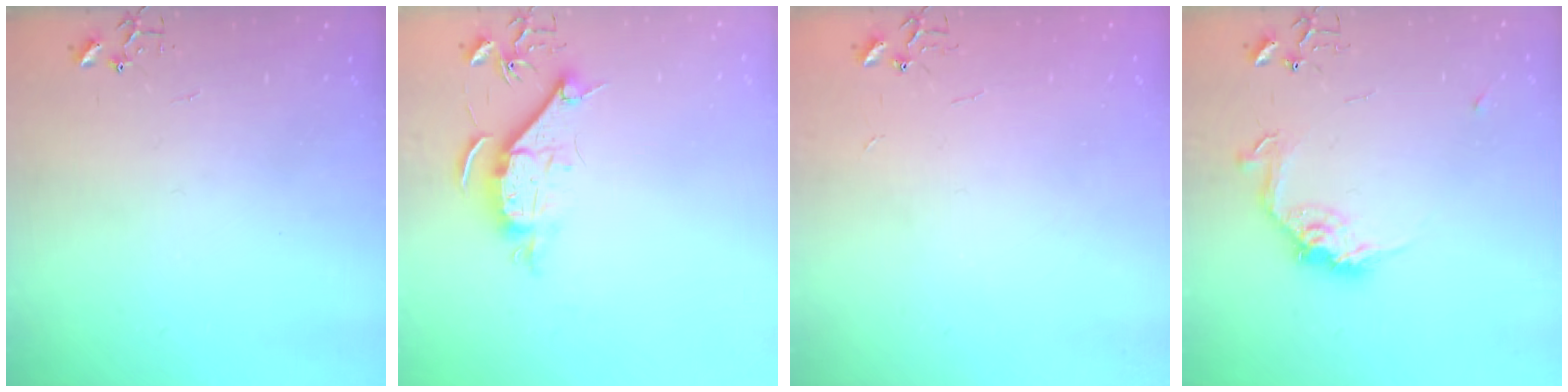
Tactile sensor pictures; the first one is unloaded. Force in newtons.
{"total": 9.5, "press": 9.5, "slide": 0.9}
{"total": 2.2, "press": 2.2, "slide": 0.3}
{"total": 10.9, "press": 10.9, "slide": 0.5}